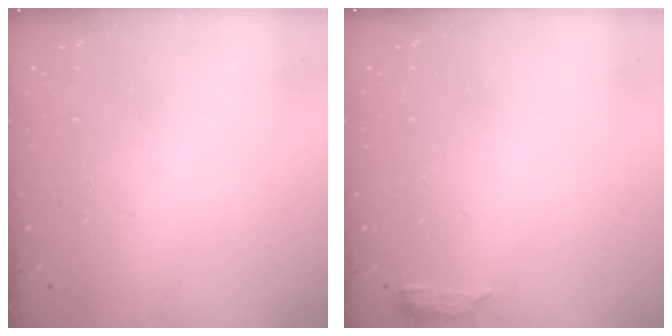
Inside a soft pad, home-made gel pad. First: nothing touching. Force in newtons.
{"total": 3.5, "press": 3.5, "slide": 0.6}